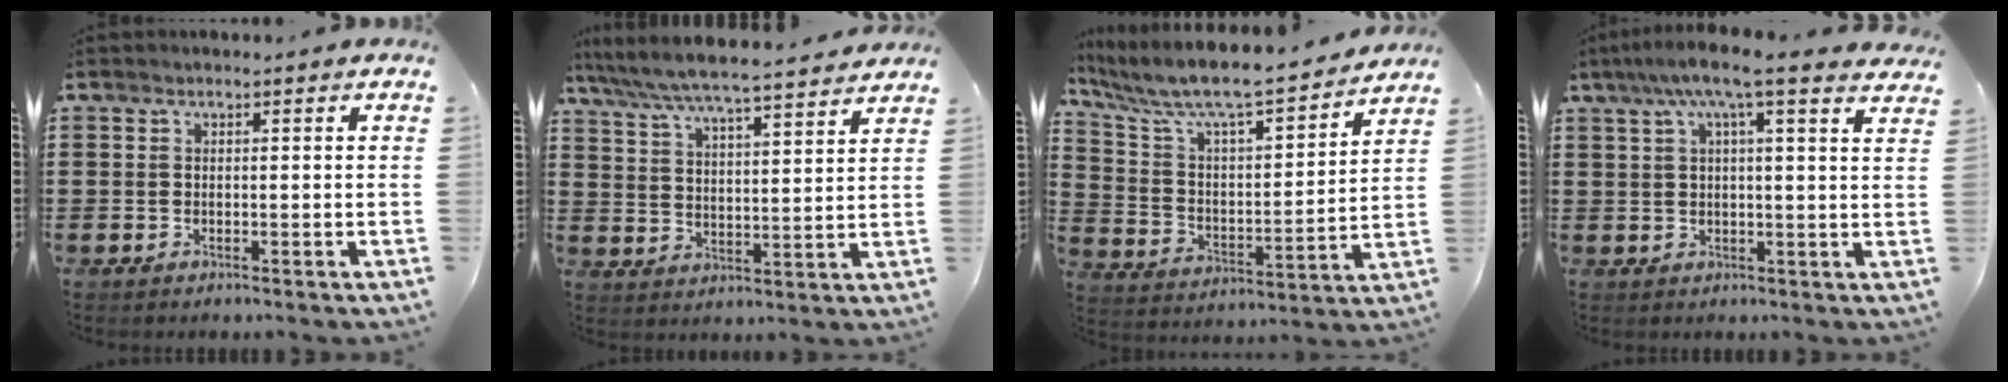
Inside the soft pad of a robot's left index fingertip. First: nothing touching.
{"total": 6.3, "force": [5.9, -0.3, 2.2], "torque": [-0.067, -0.039, 0.098]}
{"total": 7.4, "force": [6.4, 0.9, 3.5], "torque": [-0.099, -0.055, 0.102]}
{"total": 6.8, "force": [4.7, 0.3, 4.8], "torque": [-0.109, -0.007, 0.079]}